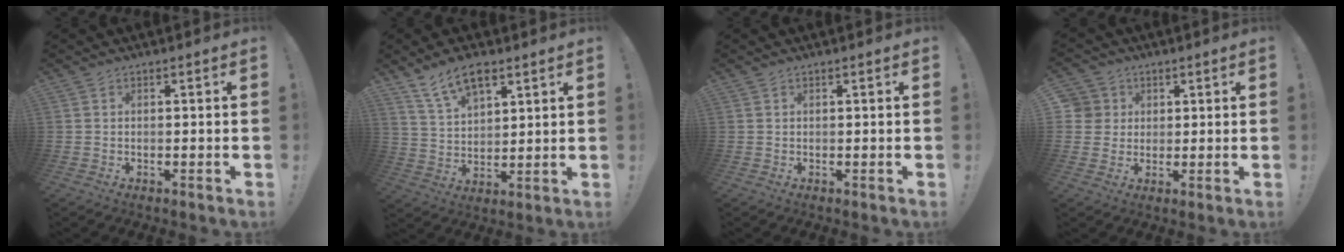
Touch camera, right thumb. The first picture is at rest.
{"total": 10.4, "force": [6.9, 5.2, 5.8], "torque": [-0.104, -0.025, 0.131]}
{"total": 0.0}
{"total": 5.5, "force": [1.6, 5.2, 0.7], "torque": [-0.015, -0.010, 0.029]}